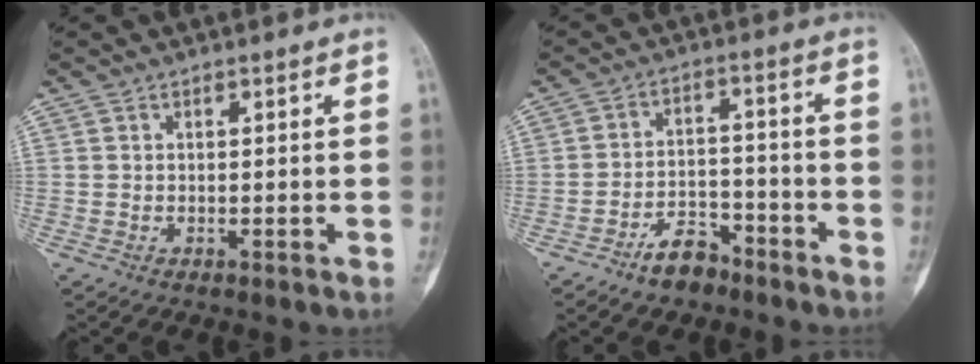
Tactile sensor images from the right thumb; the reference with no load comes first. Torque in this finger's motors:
{"motor_torque": [0.95, 0.01, 0.52, -0.70, 0.18]}